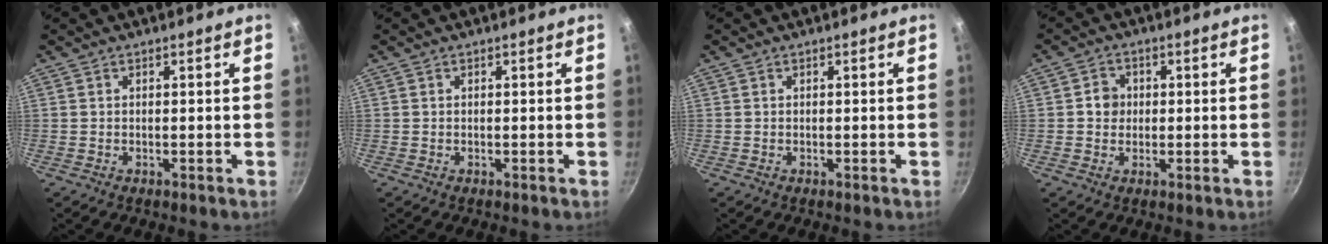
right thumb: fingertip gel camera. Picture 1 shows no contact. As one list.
[{"total": 0.0}, {"total": 0.0}, {"total": 3.6, "force": [0.1, 3.3, 1.4], "torque": [-0.002, 0.006, -0.002]}]